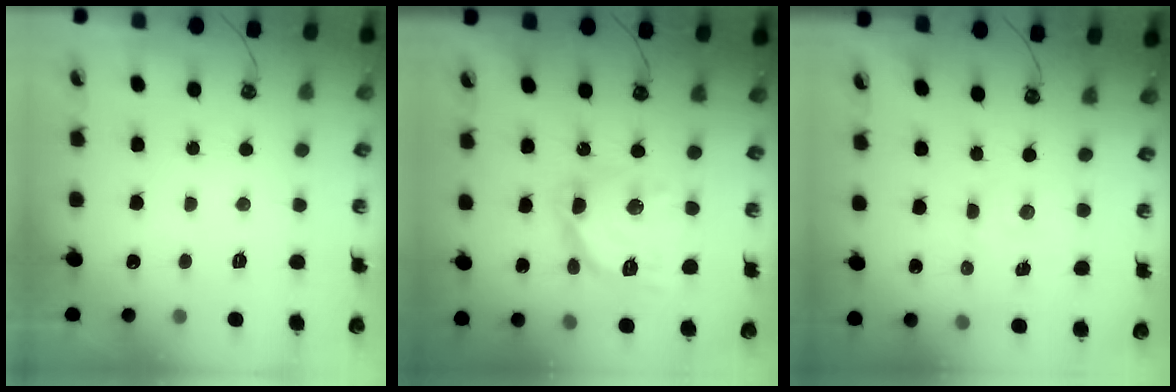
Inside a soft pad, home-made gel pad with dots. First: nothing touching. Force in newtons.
{"total": 15.0, "press": 15.0, "slide": 1.5}
{"total": 2.0, "press": 2.0, "slide": 0.4}